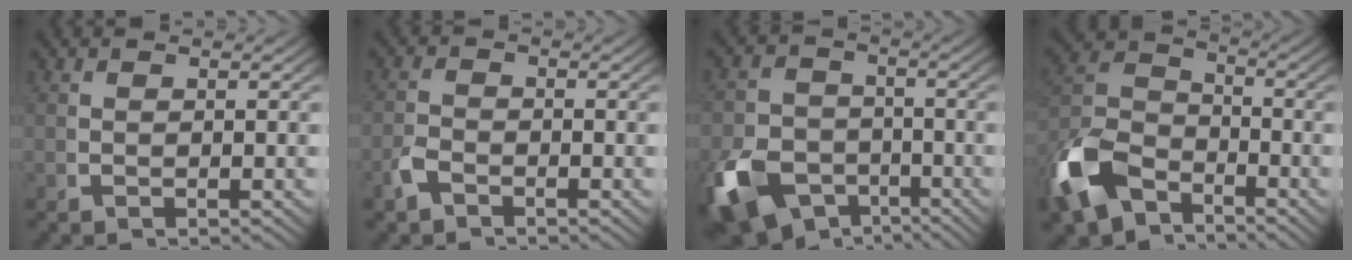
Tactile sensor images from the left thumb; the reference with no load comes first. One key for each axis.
{"total": 1.7, "fx": -1.4, "fy": 0.8, "fz": 0.5, "tx": -0.013, "ty": -0.006, "tz": -0.026}
{"total": 11.5, "fx": -5.8, "fy": 8.5, "fz": 5.0, "tx": -0.100, "ty": -0.060, "tz": -0.084}
{"total": 9.4, "fx": -4.1, "fy": 6.6, "fz": 5.3, "tx": -0.127, "ty": -0.038, "tz": -0.058}